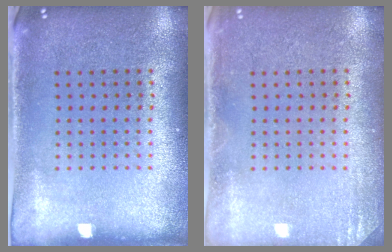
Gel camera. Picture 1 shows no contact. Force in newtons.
{"total": 1.5, "press": 1.4, "slide": 0.2}